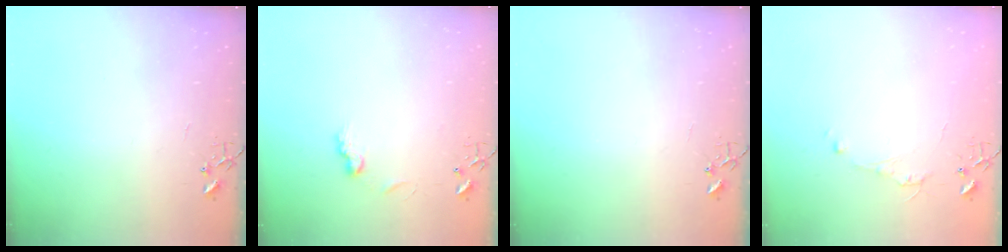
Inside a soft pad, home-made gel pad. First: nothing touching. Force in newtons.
{"total": 7.6, "press": 7.6, "slide": 0.7}
{"total": 0.0}
{"total": 5.0, "press": 5.0, "slide": 0.6}